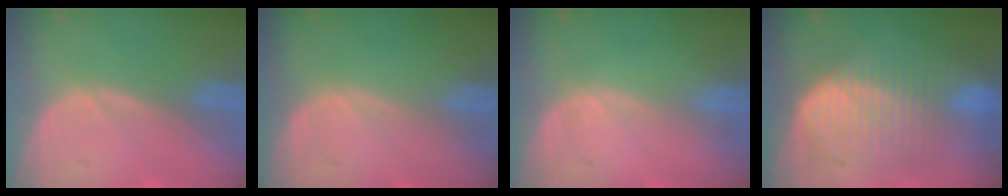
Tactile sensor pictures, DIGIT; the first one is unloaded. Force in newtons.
{"total": 0.0}
{"total": 0.0}
{"total": 10.5, "press": 10.4, "slide": 0.5}